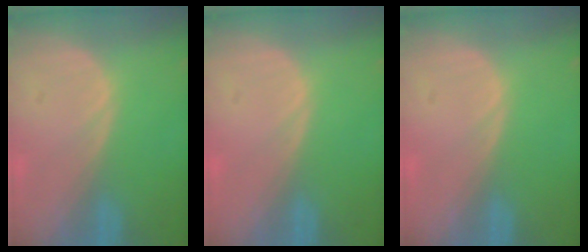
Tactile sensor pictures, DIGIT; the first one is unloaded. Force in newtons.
{"total": 0.0}
{"total": 0.0}